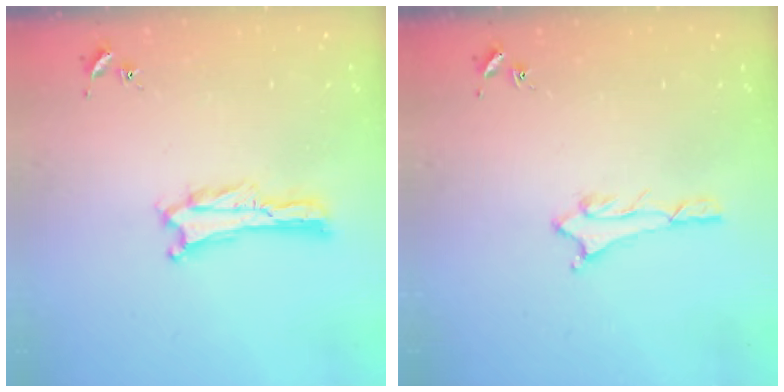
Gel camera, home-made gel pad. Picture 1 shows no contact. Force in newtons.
{"total": 1.5, "press": 1.5, "slide": 0.1}